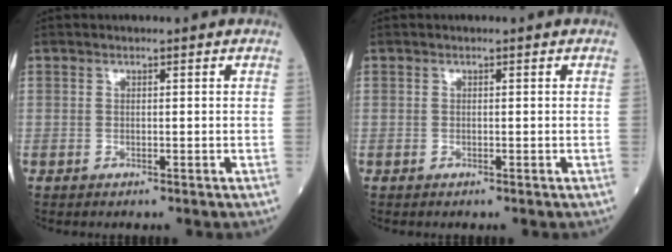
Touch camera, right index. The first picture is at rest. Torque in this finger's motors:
{"motor_torque": [0.00, 0.00, -0.03, -0.01]}